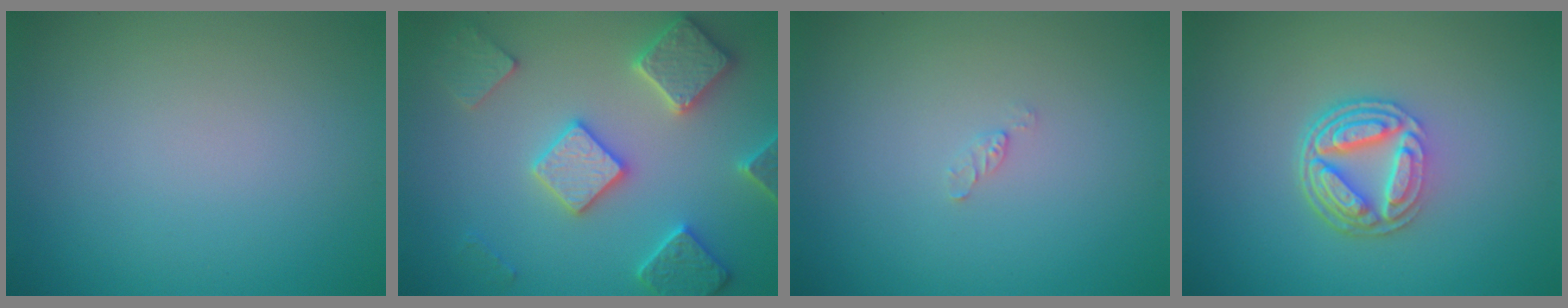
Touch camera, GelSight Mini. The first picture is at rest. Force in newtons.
{"total": 5.1, "press": 4.9, "slide": 1.2}
{"total": 0.6, "press": 0.6, "slide": 0.1}
{"total": 5.2, "press": 3.8, "slide": 3.5}